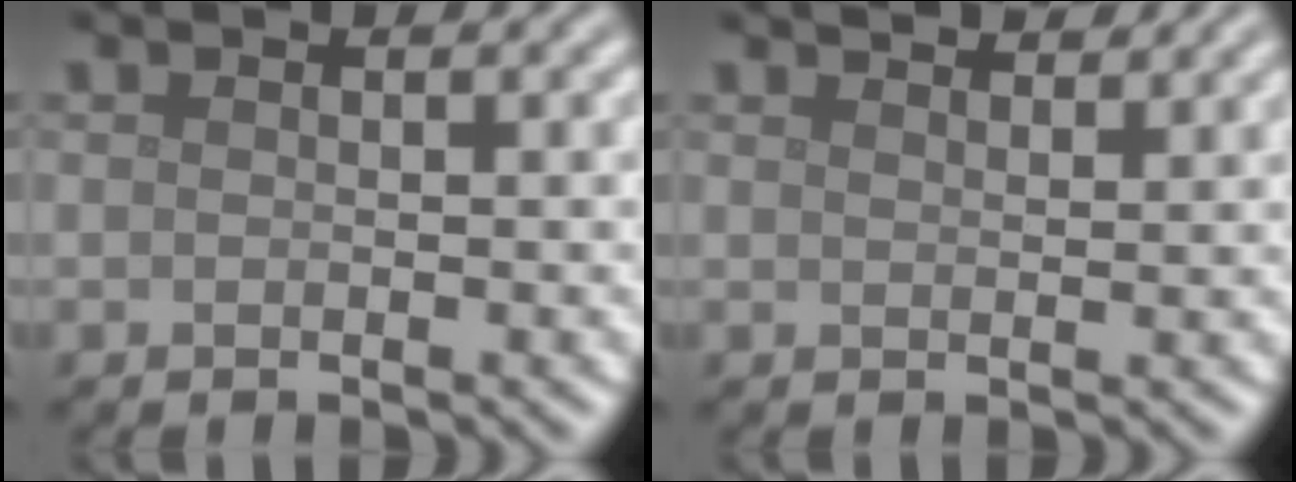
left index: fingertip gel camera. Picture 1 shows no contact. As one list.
[{"total": 3.1, "force": [2.9, 0.5, 1.0], "torque": [-0.006, 0.001, 0.033]}]